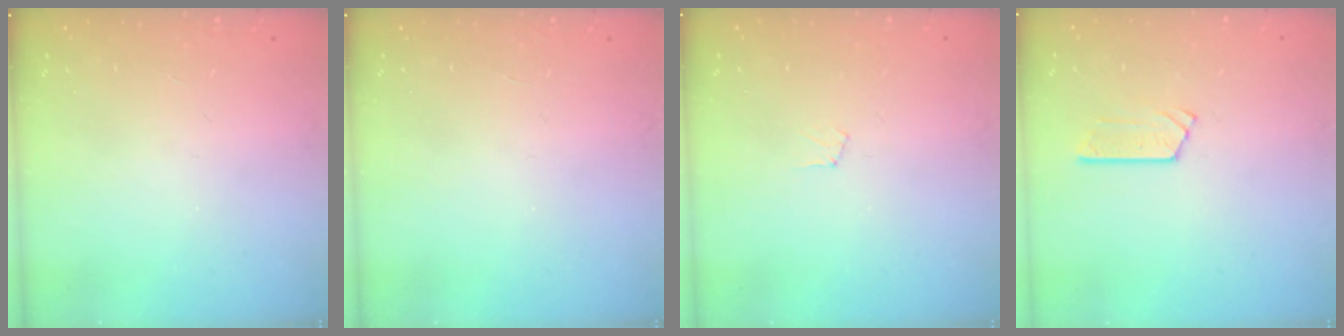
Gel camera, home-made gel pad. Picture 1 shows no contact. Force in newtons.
{"total": 0.0}
{"total": 3.7, "press": 3.7, "slide": 0.4}
{"total": 3.6, "press": 3.6, "slide": 0.4}